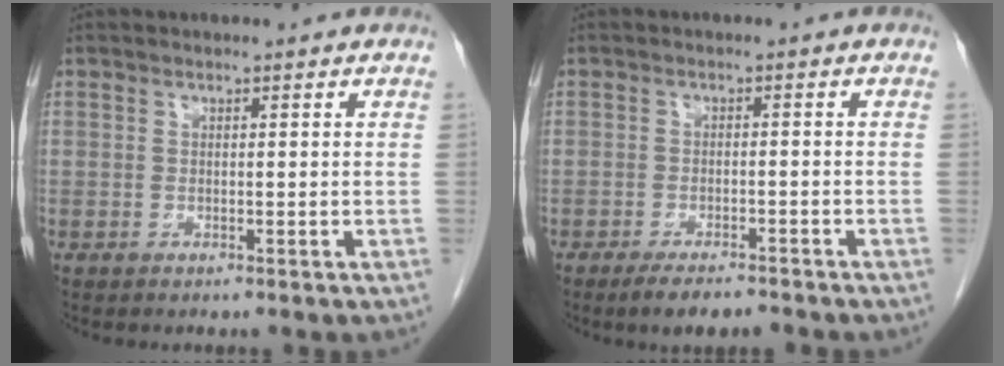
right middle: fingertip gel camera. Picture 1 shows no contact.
{"total": 4.6, "force": [-3.8, 1.1, 2.4], "torque": [-0.038, -0.004, -0.062]}